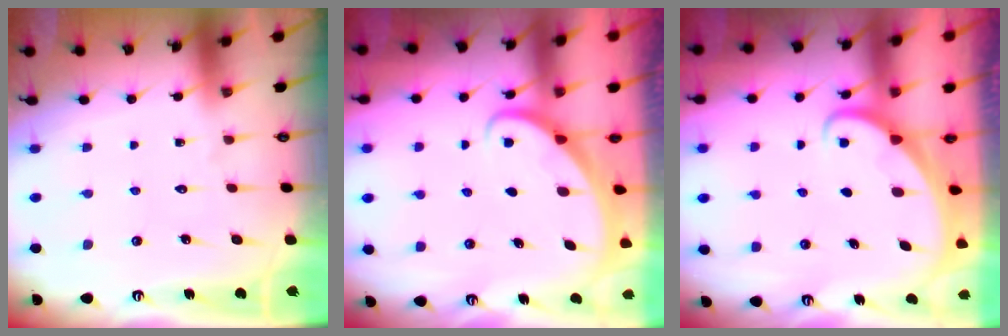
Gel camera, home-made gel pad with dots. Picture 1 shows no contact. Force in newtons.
{"total": 2.3, "press": 2.3, "slide": 0.1}
{"total": 1.6, "press": 1.6, "slide": 0.0}